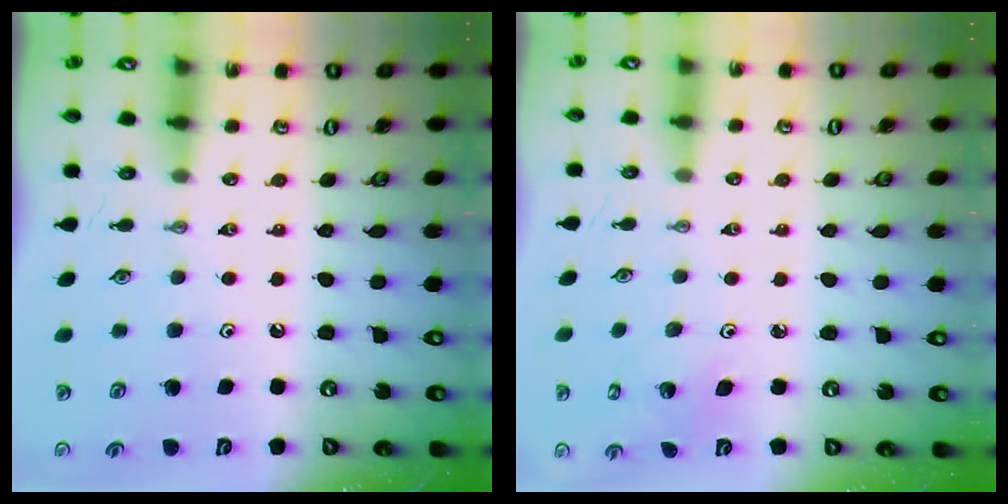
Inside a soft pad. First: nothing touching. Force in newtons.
{"total": 1.8, "press": 1.8, "slide": 0.1}